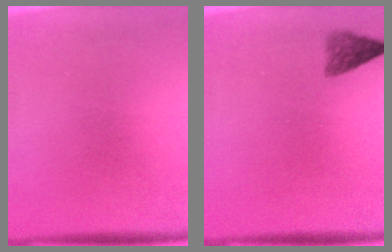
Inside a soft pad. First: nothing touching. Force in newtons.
{"total": 2.3}